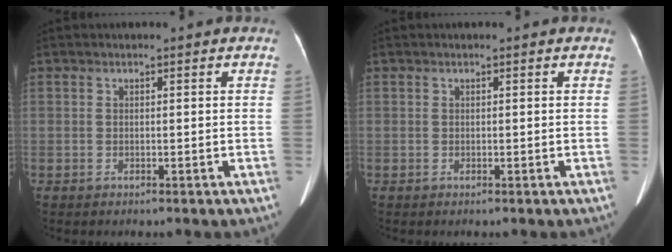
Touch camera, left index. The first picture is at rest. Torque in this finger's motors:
{"motor_torque": [0.03, 0.03, 0.00, 0.00]}